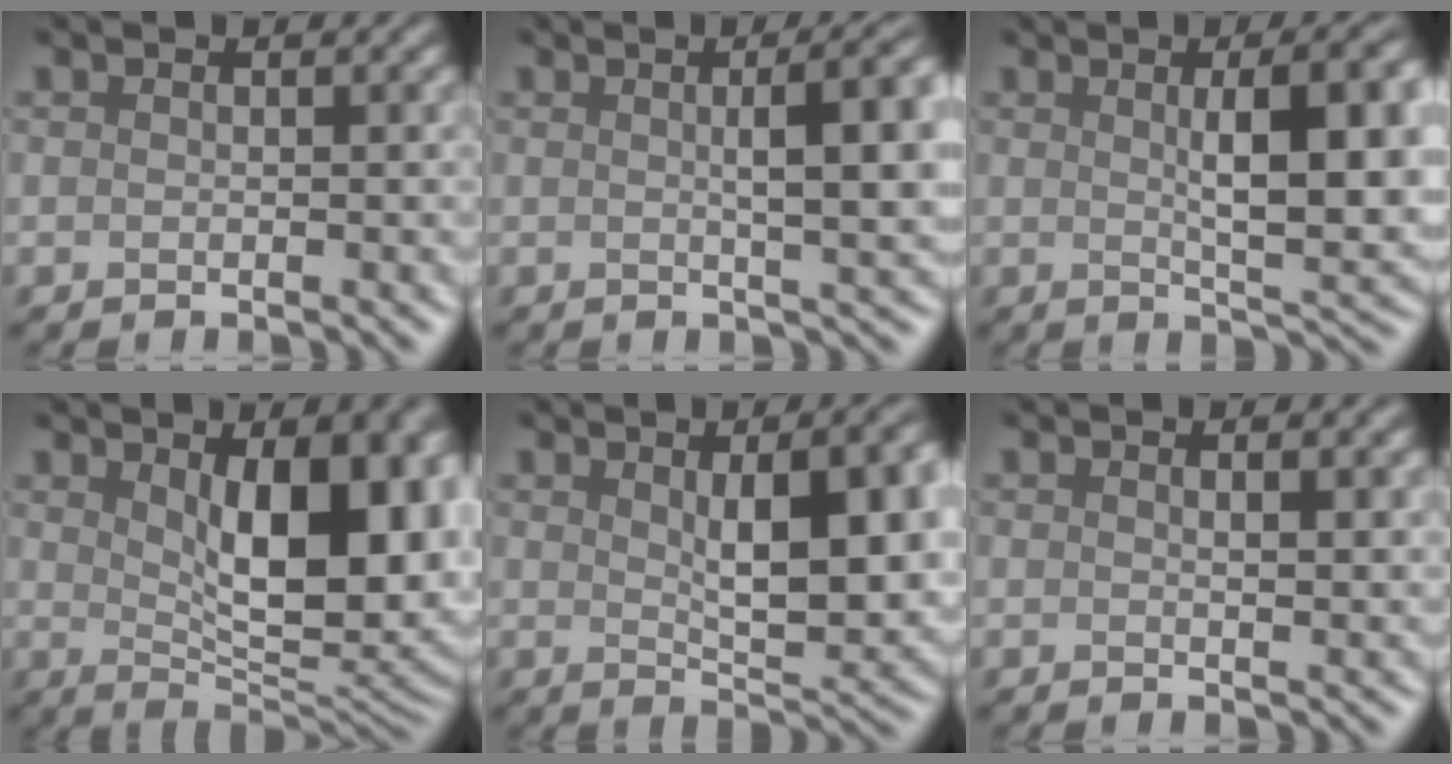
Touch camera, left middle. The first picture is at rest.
{"total": 6.4, "force": [0.8, 1.2, 6.2], "torque": [-0.062, 0.012, 0.012]}
{"total": 8.1, "force": [0.9, 1.5, 7.9], "torque": [-0.101, 0.002, 0.020]}
{"total": 10.1, "force": [2.2, 3.7, 9.2], "torque": [-0.108, -0.007, 0.041]}
{"total": 7.4, "force": [1.4, 1.7, 7.0], "torque": [-0.108, -0.008, 0.034]}
{"total": 1.0, "force": [0.6, -0.5, 0.6], "torque": [-0.008, 0.002, 0.008]}